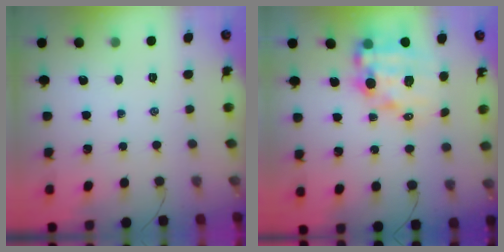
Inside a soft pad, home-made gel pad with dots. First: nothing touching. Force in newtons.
{"total": 13.1, "press": 12.6, "slide": 3.4}